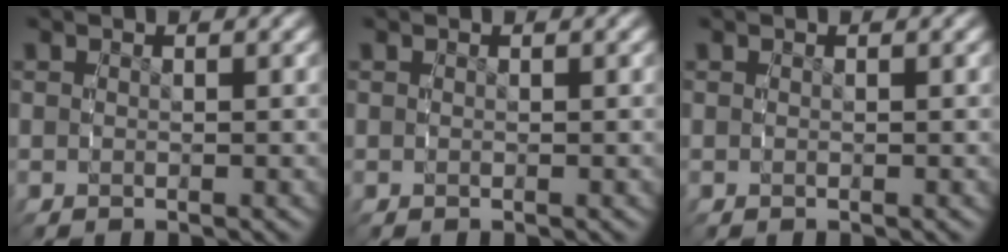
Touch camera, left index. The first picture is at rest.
{"total": 0.0}
{"total": 0.0}